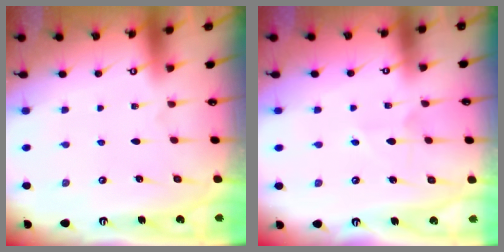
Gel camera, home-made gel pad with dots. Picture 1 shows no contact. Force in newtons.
{"total": 4.5, "press": 4.5, "slide": 0.5}